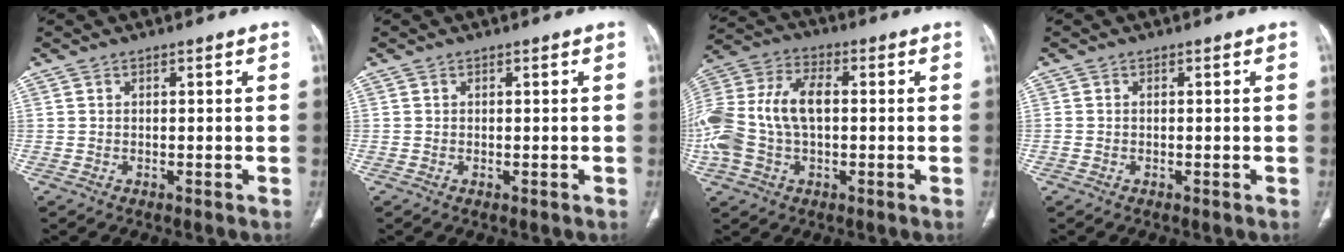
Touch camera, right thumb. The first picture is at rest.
{"total": 0.0}
{"total": 17.7, "force": [0.0, 11.0, 13.8], "torque": [-0.321, 0.032, 0.000]}
{"total": 0.0}